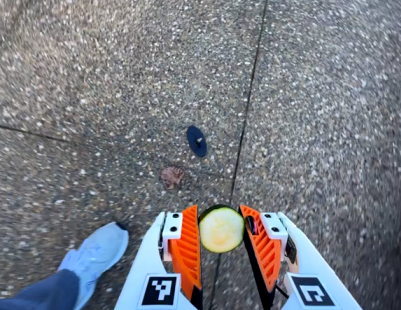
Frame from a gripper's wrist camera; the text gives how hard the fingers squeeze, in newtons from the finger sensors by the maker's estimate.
{"total": 10.4, "left": 10.5, "right": 10.3}